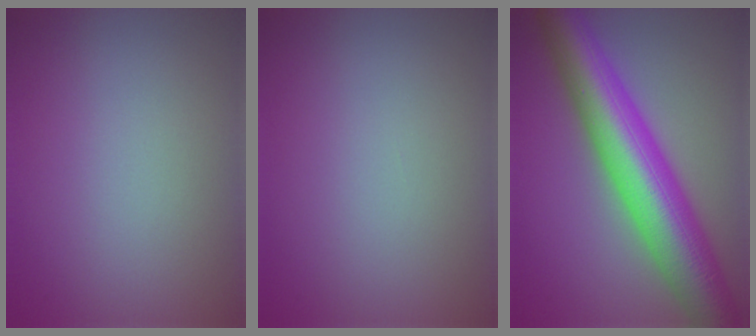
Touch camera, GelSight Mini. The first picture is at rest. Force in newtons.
{"total": 0.0}
{"total": 11.2, "press": 11.2, "slide": 0.2}